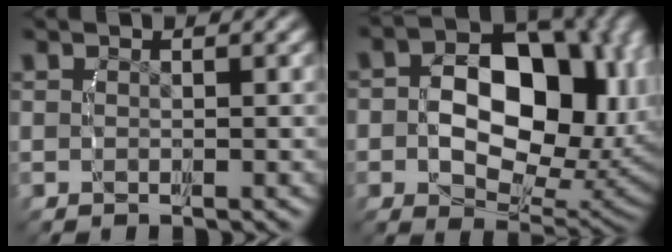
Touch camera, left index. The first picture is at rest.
{"total": 12.0, "force": [1.6, 8.1, 8.7], "torque": [-0.115, -0.015, 0.028]}